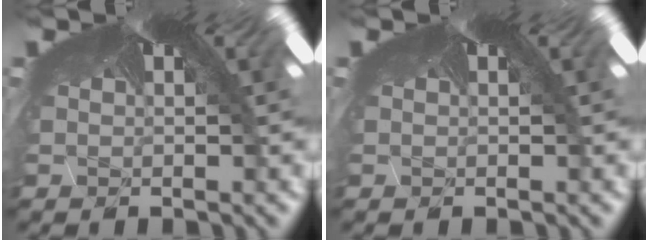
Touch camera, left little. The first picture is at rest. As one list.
[{"total": 0.0}]